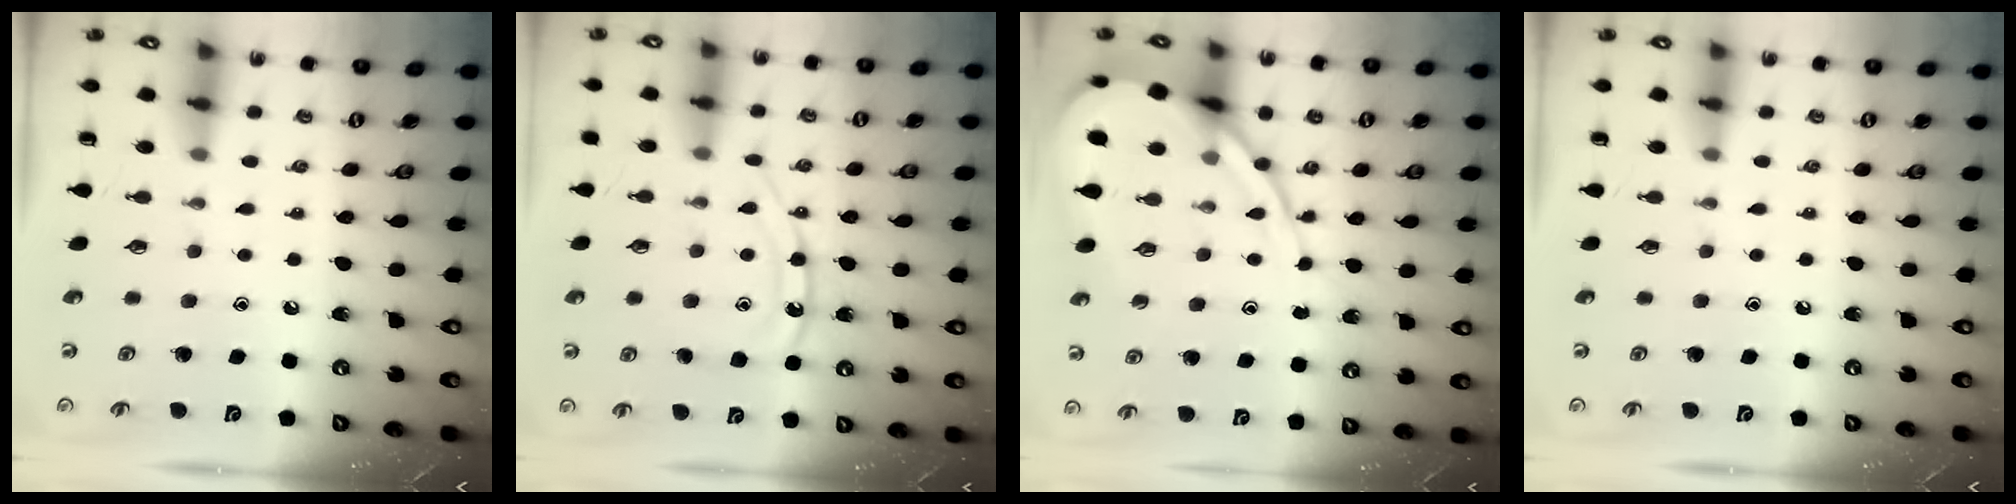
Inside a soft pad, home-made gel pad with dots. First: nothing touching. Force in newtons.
{"total": 12.5, "press": 12.5, "slide": 1.0}
{"total": 12.1, "press": 12.1, "slide": 0.9}
{"total": 0.0}